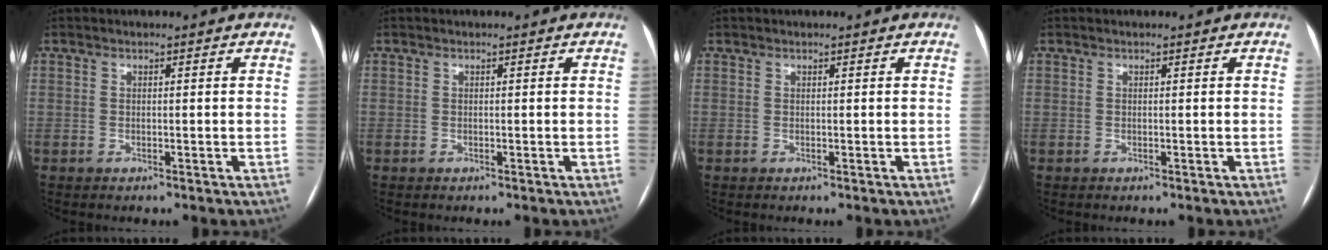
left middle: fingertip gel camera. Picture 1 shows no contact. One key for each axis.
{"total": 0.0}
{"total": 0.0}
{"total": 0.0}